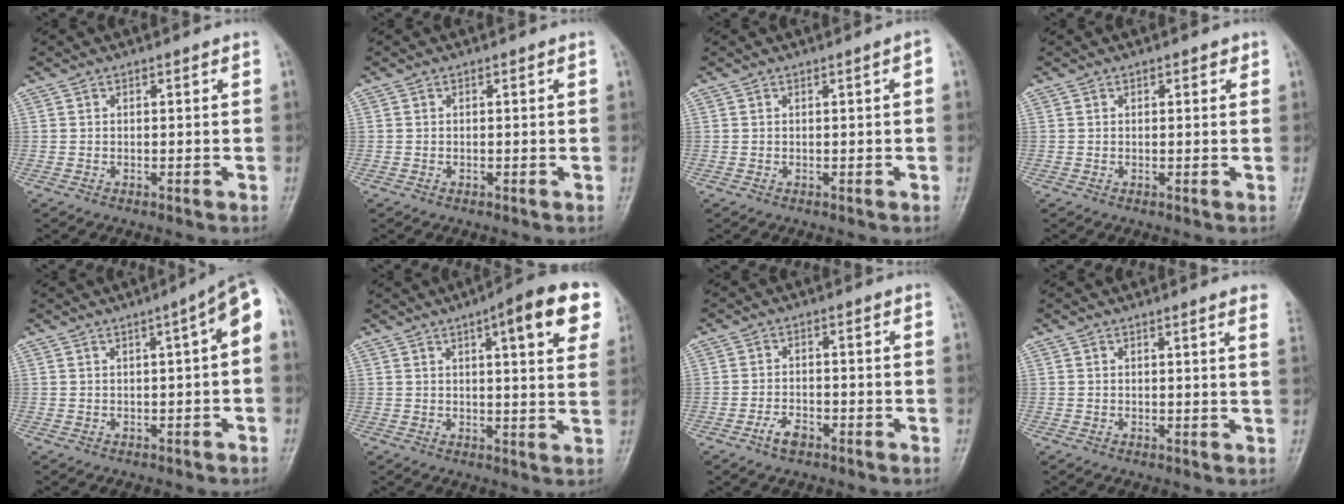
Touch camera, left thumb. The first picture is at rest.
{"total": 0.0}
{"total": 1.1, "force": [0.1, 0.2, 1.1], "torque": [-0.015, 0.004, 0.000]}
{"total": 1.2, "force": [0.7, 0.8, 0.7], "torque": [0.000, 0.000, 0.006]}
{"total": 6.7, "force": [0.6, 1.6, 6.5], "torque": [-0.076, 0.026, -0.002]}
{"total": 13.1, "force": [6.0, 3.3, 11.2], "torque": [-0.120, -0.006, 0.069]}
{"total": 3.3, "force": [-2.2, 1.7, 1.7], "torque": [-0.031, 0.014, -0.040]}
{"total": 3.8, "force": [2.8, 0.0, 2.6], "torque": [-0.029, -0.005, 0.021]}